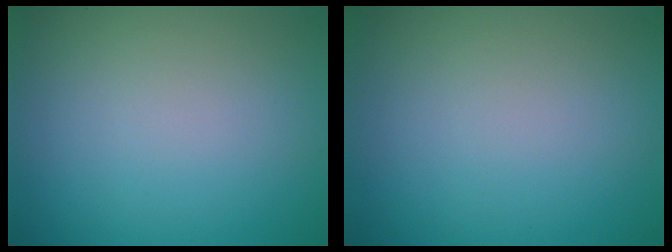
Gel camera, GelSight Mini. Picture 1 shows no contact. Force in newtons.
{"total": 0.0}